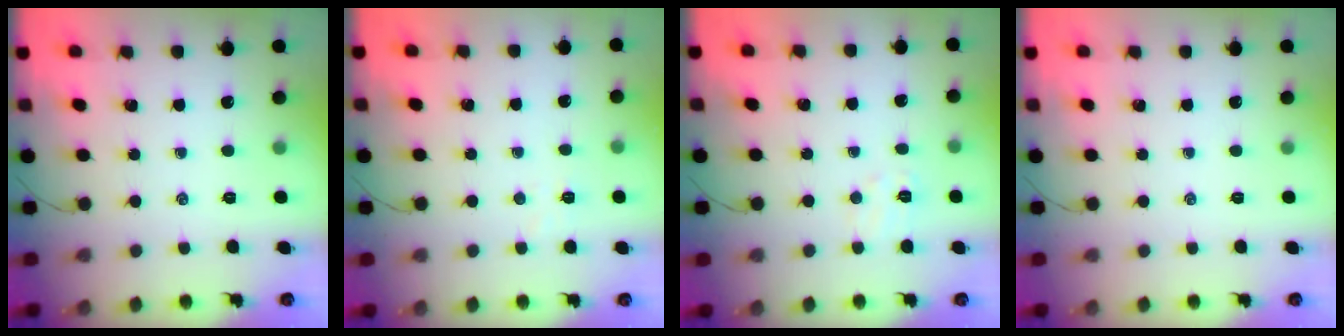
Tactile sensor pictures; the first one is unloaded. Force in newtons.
{"total": 2.5, "press": 2.4, "slide": 0.6}
{"total": 5.0, "press": 4.9, "slide": 1.1}
{"total": 0.0}